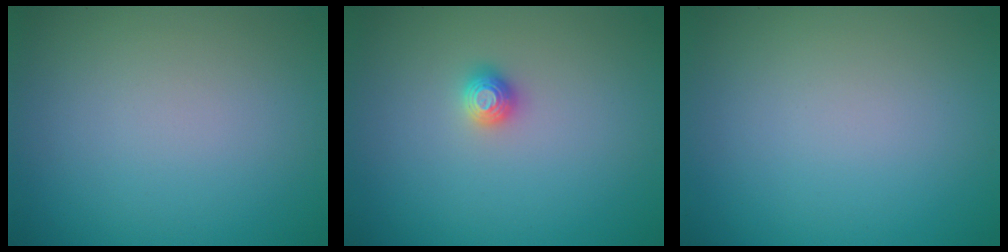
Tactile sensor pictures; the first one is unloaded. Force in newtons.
{"total": 1.2, "press": 1.1, "slide": 0.2}
{"total": 0.0}